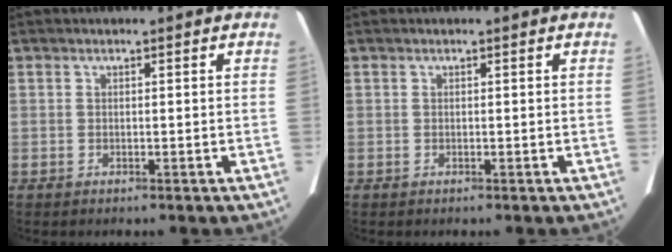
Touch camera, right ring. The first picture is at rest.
{"total": 0.0}